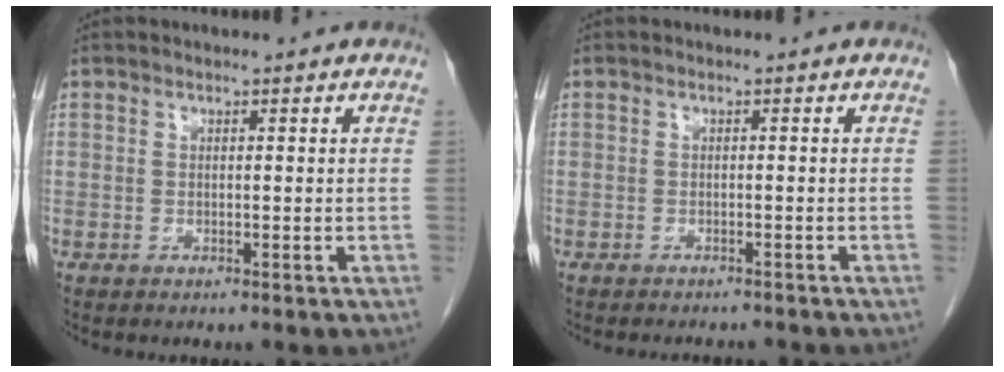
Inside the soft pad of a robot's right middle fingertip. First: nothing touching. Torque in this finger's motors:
{"motor_torque": [0.02, -0.01, 0.00, 0.00]}